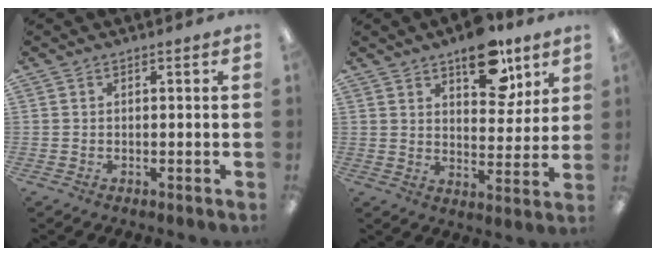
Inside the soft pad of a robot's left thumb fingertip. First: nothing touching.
{"total": 13.8, "force": [9.1, 7.0, 7.6], "torque": [-0.085, -0.043, 0.154]}